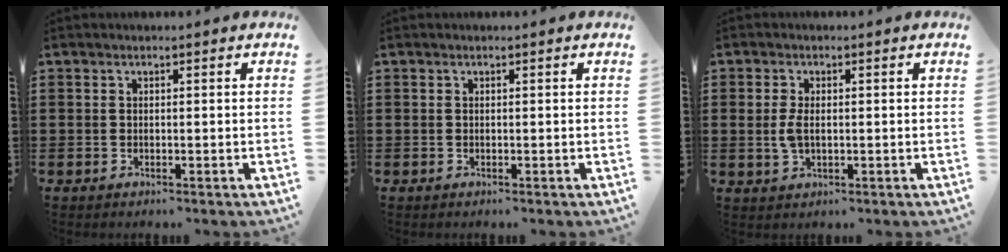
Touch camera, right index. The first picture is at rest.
{"total": 0.0}
{"total": 3.1, "force": [0.0, 1.6, 2.7], "torque": [-0.069, -0.001, -0.005]}